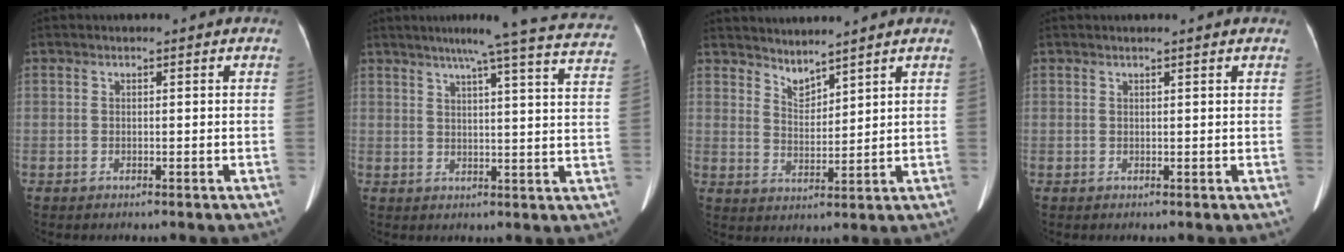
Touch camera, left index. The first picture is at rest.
{"total": 21.1, "force": [18.5, -0.1, 10.2], "torque": [-0.137, -0.032, 0.206]}
{"total": 3.9, "force": [3.8, 0.8, 0.5], "torque": [-0.010, 0.002, 0.076]}
{"total": 1.7, "force": [1.5, -0.2, 0.9], "torque": [-0.013, 0.012, 0.019]}